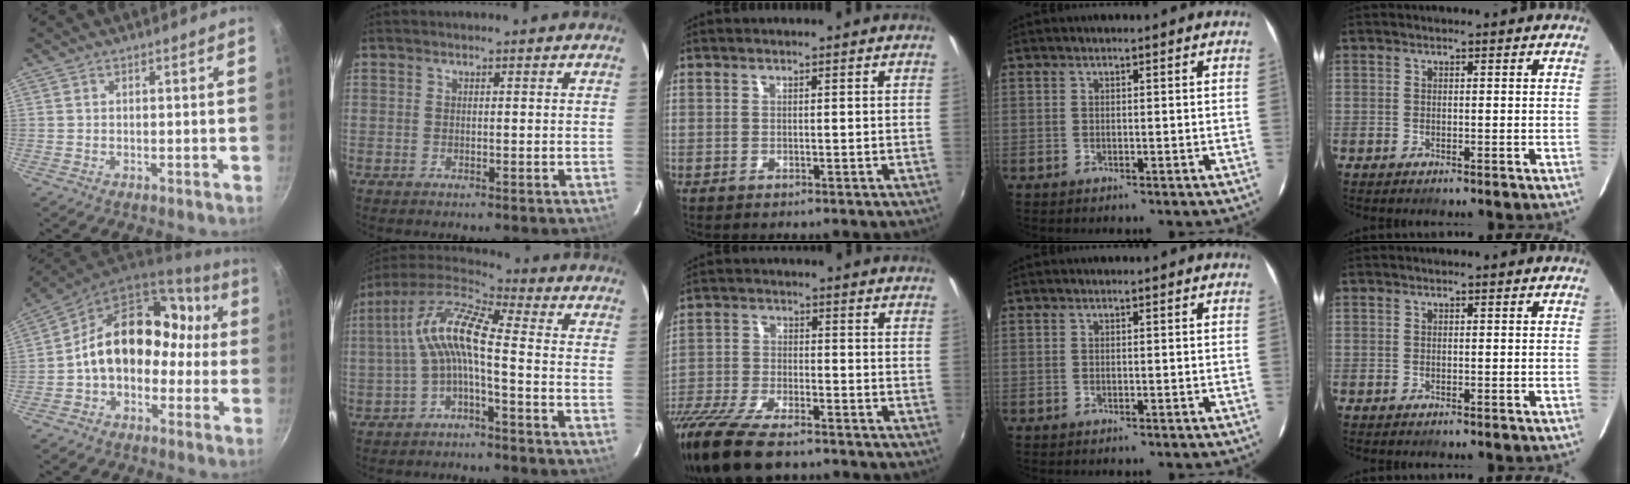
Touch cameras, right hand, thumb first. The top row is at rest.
{"thumb": {"total": 18.8, "force": [0.1, 13.9, 12.6], "torque": [-0.140, 0.069, -0.006]}, "index": {"total": 10.4, "force": [-1.5, 2.1, 10.0], "torque": [-0.209, 0.021, -0.035]}, "middle": {"total": 16.2, "force": [-12.5, 4.7, 9.2], "torque": [-0.213, -0.045, -0.231]}}